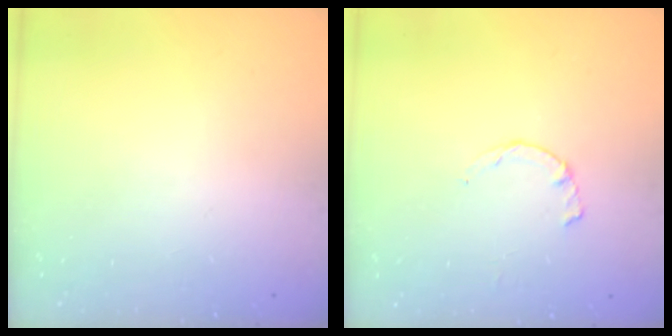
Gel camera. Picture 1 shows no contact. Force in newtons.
{"total": 1.2, "press": 1.1, "slide": 0.3}